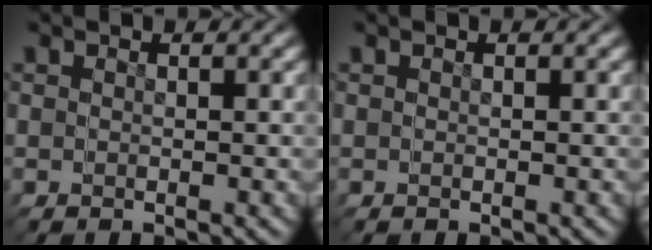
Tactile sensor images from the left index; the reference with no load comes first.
{"total": 0.0}